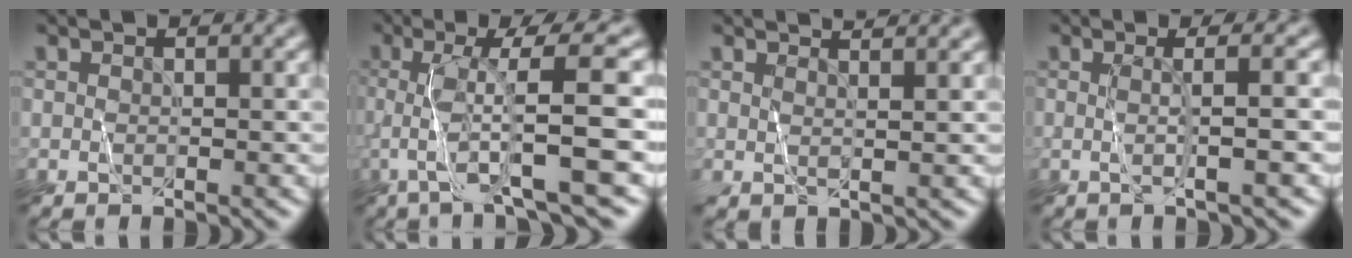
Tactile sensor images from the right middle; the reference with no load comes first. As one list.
[{"total": 8.9, "force": [-1.7, 1.4, 8.6], "torque": [-0.122, 0.014, -0.030]}, {"total": 3.1, "force": [2.5, 0.9, 1.5], "torque": [-0.008, 0.016, 0.013]}, {"total": 2.9, "force": [0.0, 0.6, 2.9], "torque": [-0.044, 0.002, -0.010]}]